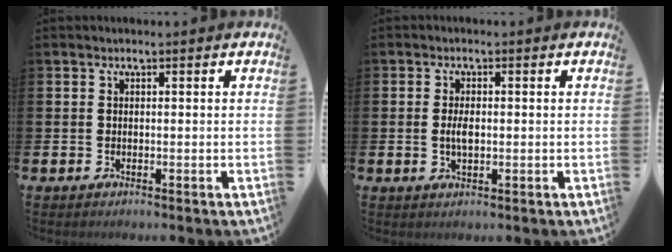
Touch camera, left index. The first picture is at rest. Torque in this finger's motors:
{"motor_torque": [0.66, 0.20, 0.43, 0.11]}